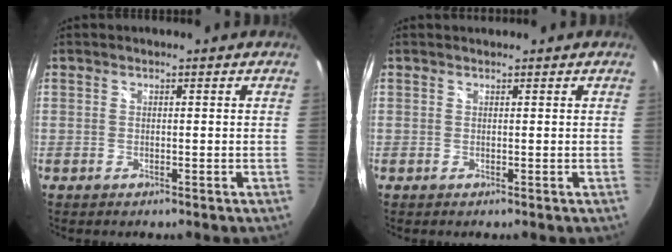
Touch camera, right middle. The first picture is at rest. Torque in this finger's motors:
{"motor_torque": [-0.19, -0.76, -0.03, -0.01]}